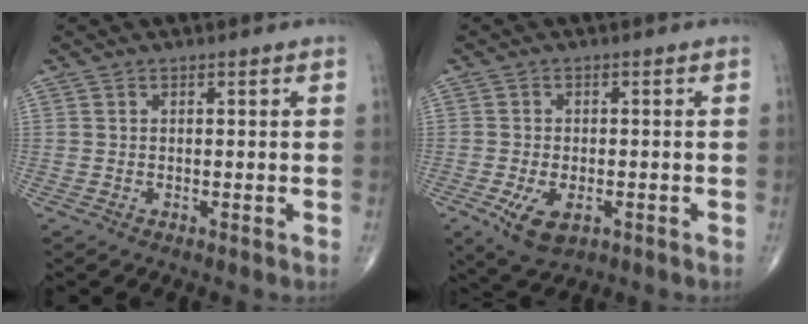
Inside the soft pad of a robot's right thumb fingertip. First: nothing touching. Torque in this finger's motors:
{"motor_torque": [0.03, 0.25, 0.30, 0.18, 0.06]}